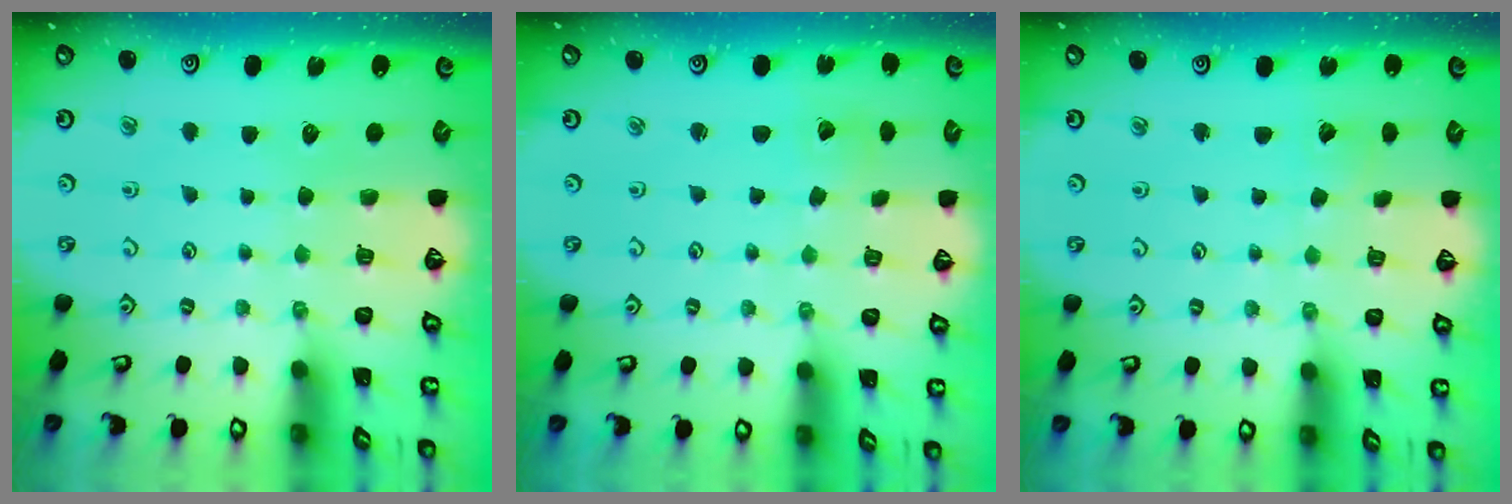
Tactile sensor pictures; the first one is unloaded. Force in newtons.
{"total": 2.0, "press": 2.0, "slide": 0.2}
{"total": 2.0, "press": 2.0, "slide": 0.1}